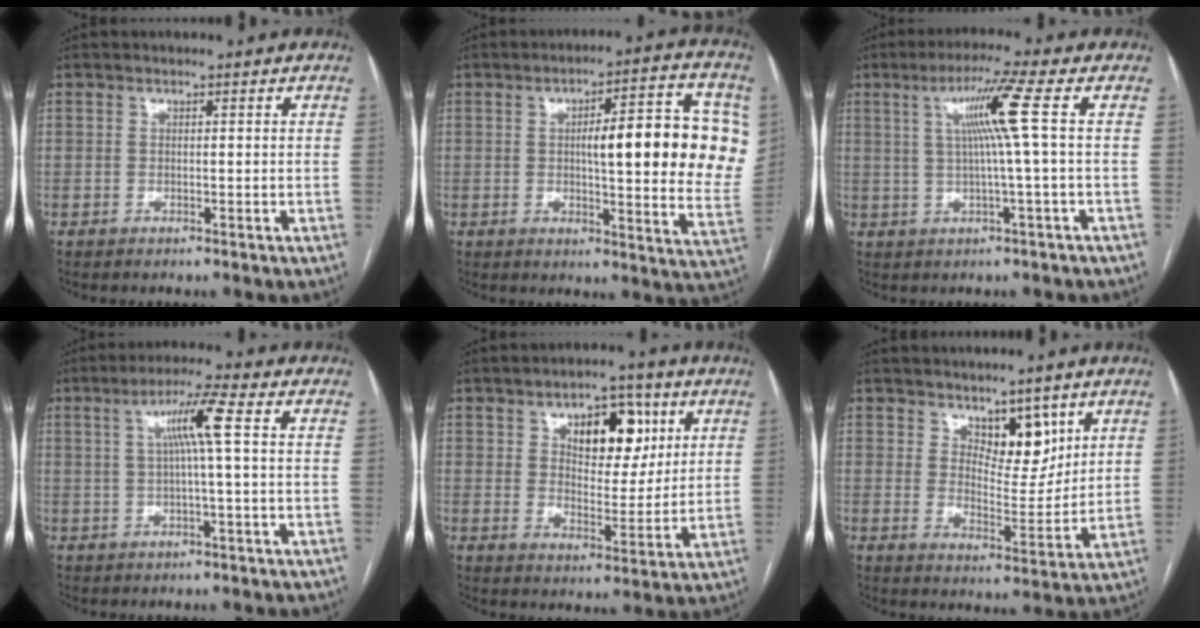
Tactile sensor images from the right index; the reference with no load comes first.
{"total": 19.1, "force": [3.0, 4.1, 18.4], "torque": [-0.194, 0.022, 0.038]}
{"total": 7.5, "force": [1.5, -1.9, 7.1], "torque": [-0.130, 0.012, 0.035]}
{"total": 6.3, "force": [1.1, -0.8, 6.2], "torque": [-0.112, 0.012, 0.022]}
{"total": 10.6, "force": [4.4, 5.5, 7.9], "torque": [-0.113, 0.015, 0.074]}
{"total": 7.0, "force": [4.3, 3.4, 4.3], "torque": [-0.059, -0.009, 0.076]}